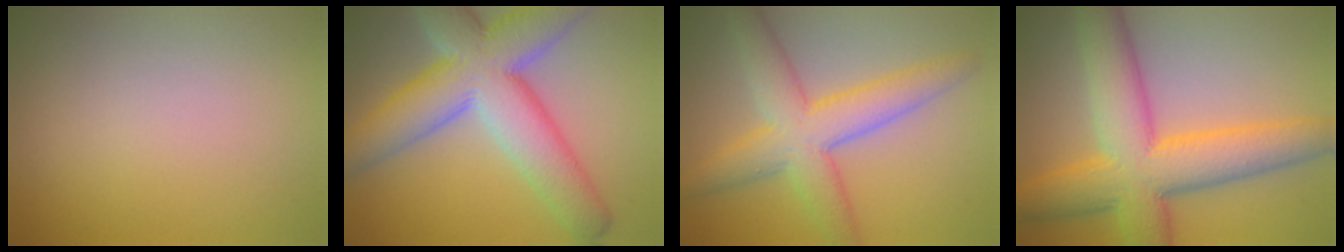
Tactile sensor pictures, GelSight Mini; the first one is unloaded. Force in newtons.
{"total": 11.1, "press": 11.1, "slide": 0.8}
{"total": 6.7, "press": 6.7, "slide": 0.2}
{"total": 10.5, "press": 10.5, "slide": 0.0}